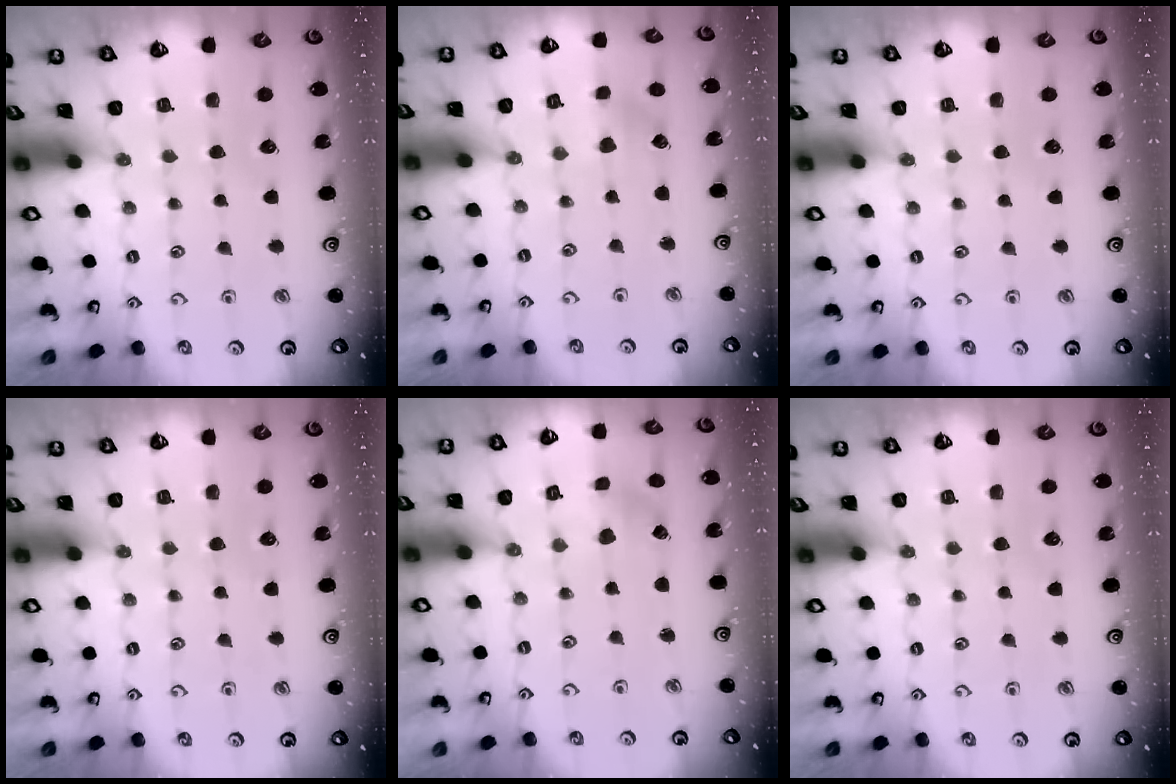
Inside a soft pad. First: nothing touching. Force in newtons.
{"total": 2.3, "press": 2.3, "slide": 0.4}
{"total": 0.0}
{"total": 0.0}
{"total": 1.4, "press": 1.4, "slide": 0.2}
{"total": 0.0}